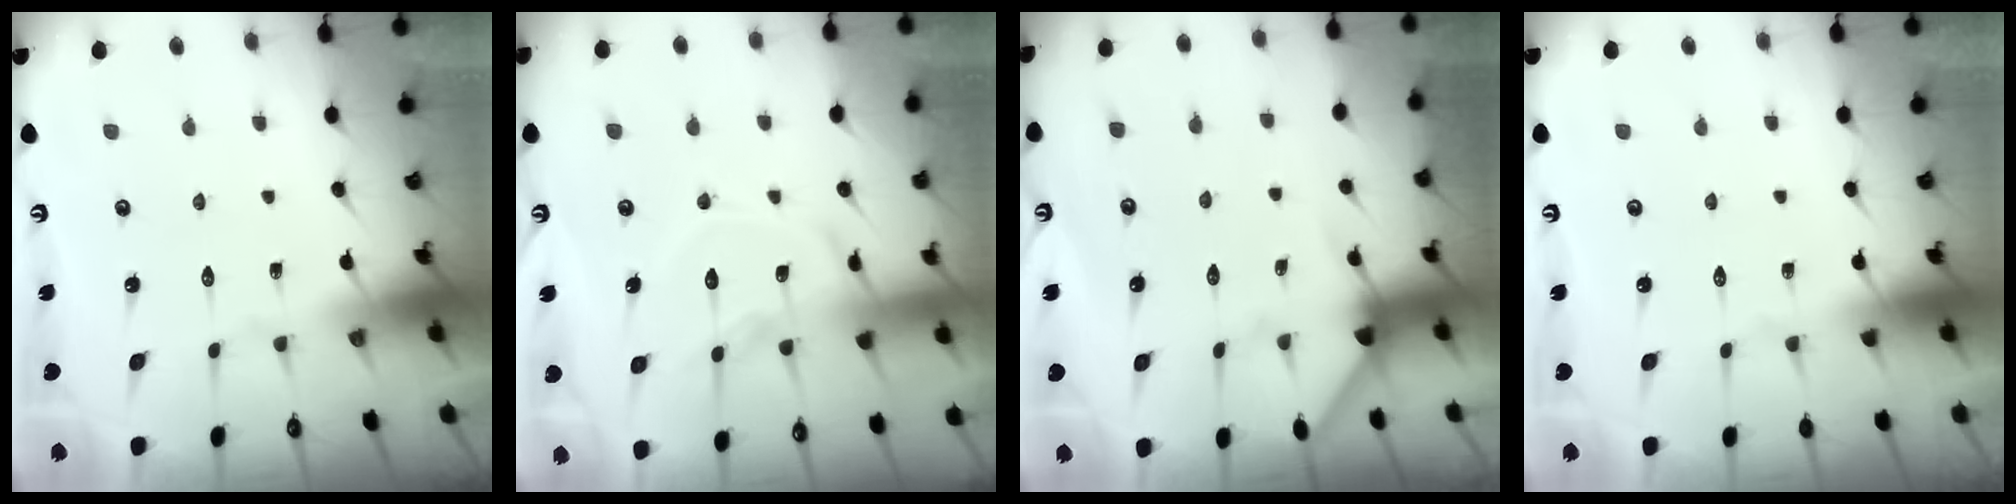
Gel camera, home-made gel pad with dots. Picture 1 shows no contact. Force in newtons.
{"total": 14.1, "press": 14.0, "slide": 1.3}
{"total": 4.7, "press": 4.6, "slide": 0.6}
{"total": 0.0}